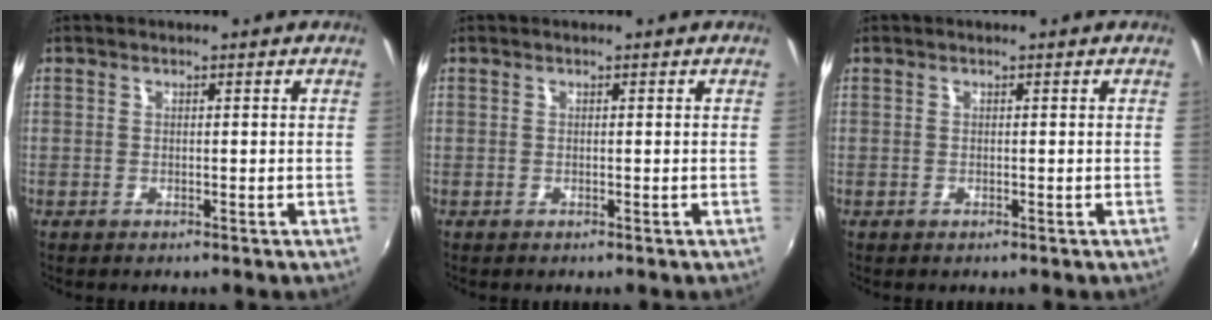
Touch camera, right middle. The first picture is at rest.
{"total": 0.0}
{"total": 0.0}